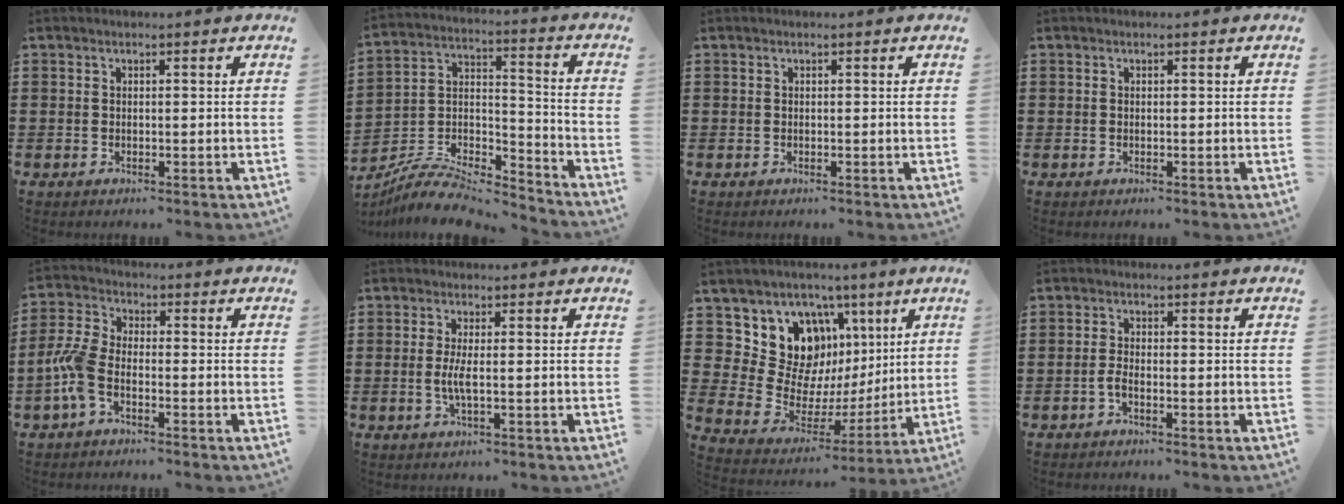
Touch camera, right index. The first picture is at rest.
{"total": 8.2, "force": [-7.6, 1.9, 2.4], "torque": [-0.043, 0.012, -0.150]}
{"total": 0.0}
{"total": 0.0}
{"total": 5.9, "force": [-2.8, 2.6, 4.4], "torque": [-0.126, -0.008, -0.063]}
{"total": 2.9, "force": [-0.2, 0.3, 2.9], "torque": [-0.067, -0.008, -0.009]}
{"total": 13.0, "force": [5.4, 10.7, 5.1], "torque": [-0.120, -0.033, 0.112]}
{"total": 1.7, "force": [-0.9, 0.4, 1.4], "torque": [-0.034, -0.002, -0.018]}